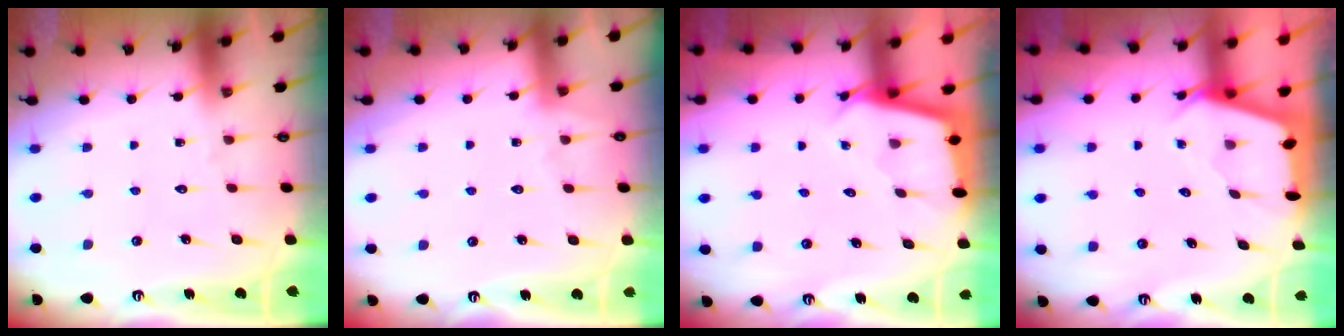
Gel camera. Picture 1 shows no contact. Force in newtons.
{"total": 2.5, "press": 2.5, "slide": 0.4}
{"total": 2.2, "press": 2.2, "slide": 0.2}
{"total": 2.4, "press": 2.4, "slide": 0.3}